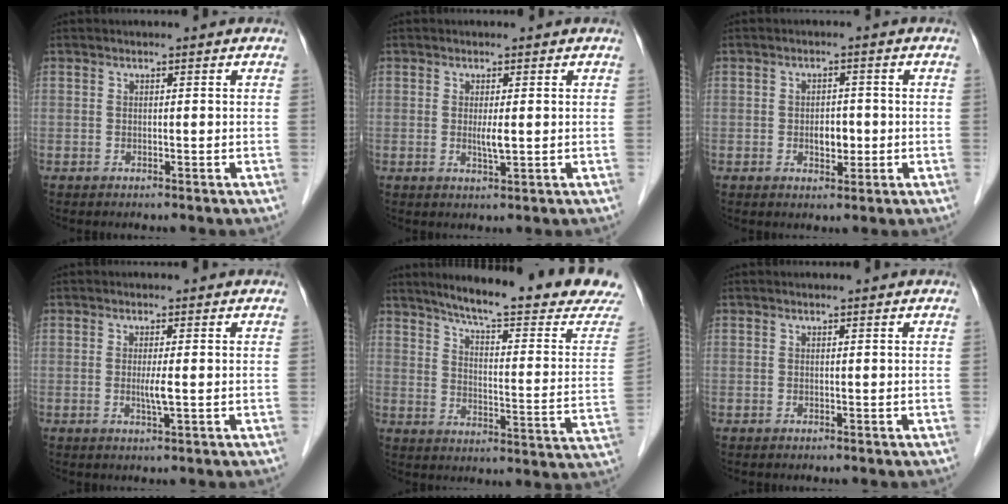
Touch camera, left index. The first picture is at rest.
{"total": 2.0, "force": [0.1, 0.2, 2.0], "torque": [-0.040, -0.004, 0.003]}
{"total": 2.9, "force": [-0.5, 1.8, 2.3], "torque": [-0.034, 0.002, -0.004]}
{"total": 2.1, "force": [-0.1, -0.2, 2.1], "torque": [-0.043, -0.005, -0.002]}
{"total": 22.2, "force": [19.7, 0.0, 10.2], "torque": [-0.147, -0.079, 0.248]}
{"total": 0.5, "force": [0.5, 0.0, 0.2], "torque": [-0.005, 0.004, 0.007]}